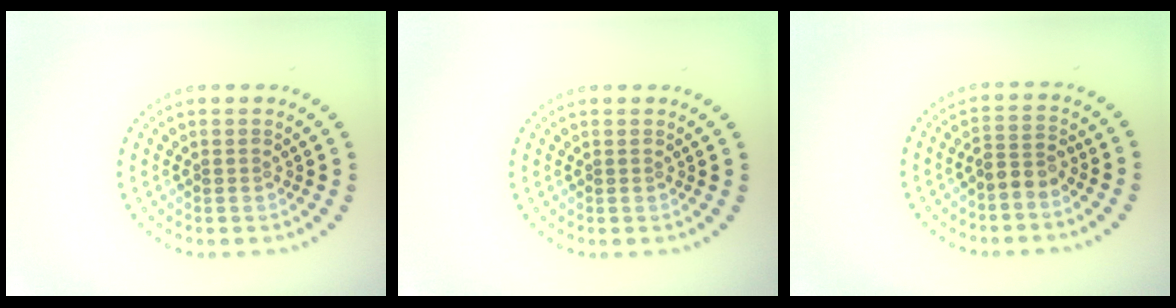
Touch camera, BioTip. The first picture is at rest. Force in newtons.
{"total": 0.0}
{"total": 2.1, "press": 1.7, "slide": 1.2}